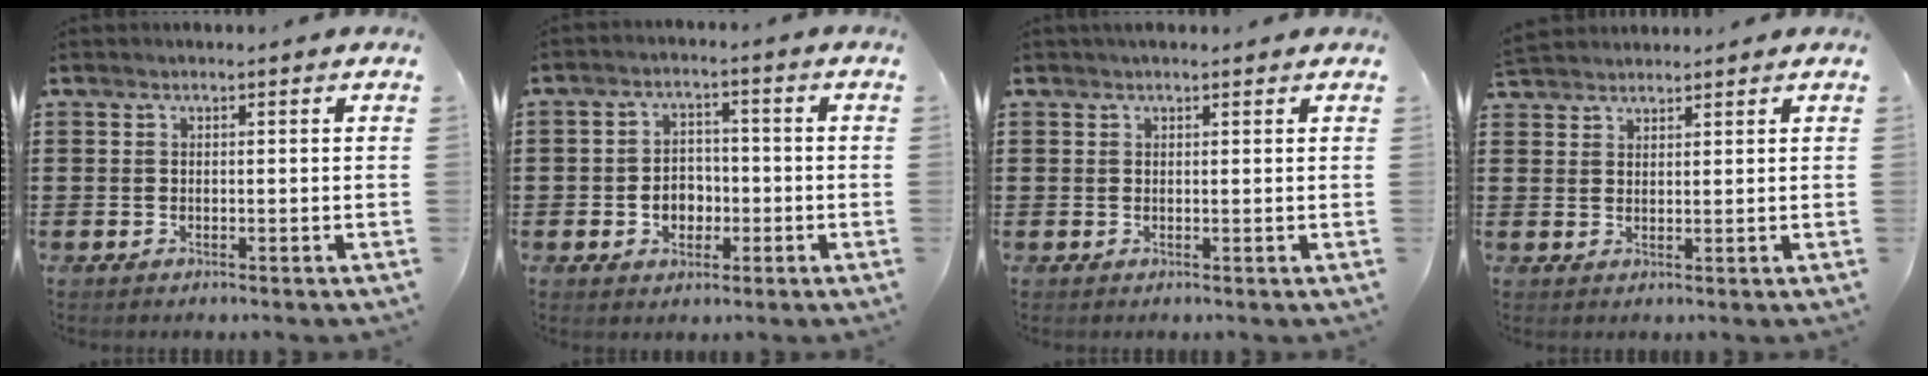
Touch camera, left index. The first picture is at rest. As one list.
[{"total": 4.3, "force": [-1.3, 3.3, 2.3], "torque": [-0.043, 0.004, -0.029]}, {"total": 0.6, "force": [0.5, 0.2, 0.3], "torque": [-0.007, 0.002, 0.009]}, {"total": 2.2, "force": [2.1, 0.3, -0.2], "torque": [-0.002, 0.002, 0.043]}]